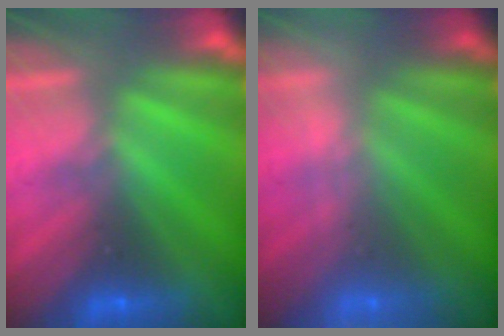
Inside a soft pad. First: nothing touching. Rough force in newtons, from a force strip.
{"total": 1.9}